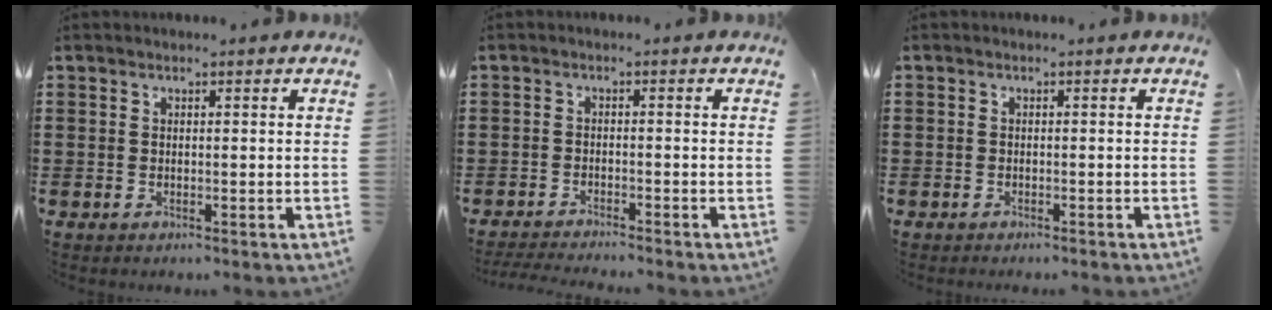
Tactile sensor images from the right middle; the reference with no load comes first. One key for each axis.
{"total": 2.4, "fx": -2.3, "fy": -0.1, "fz": 0.5, "tx": -0.016, "ty": -0.003, "tz": -0.050}
{"total": 0.8, "fx": -0.7, "fy": 0.4, "fz": -0.1, "tx": 0.001, "ty": 0.003, "tz": -0.017}